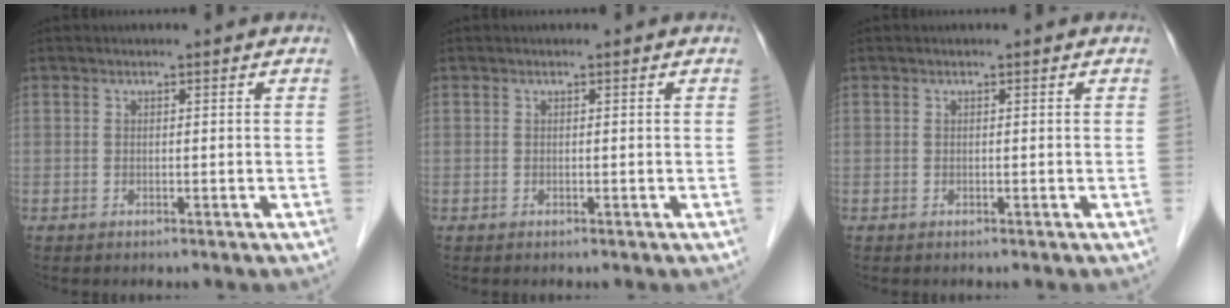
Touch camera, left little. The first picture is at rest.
{"total": 0.0}
{"total": 0.0}